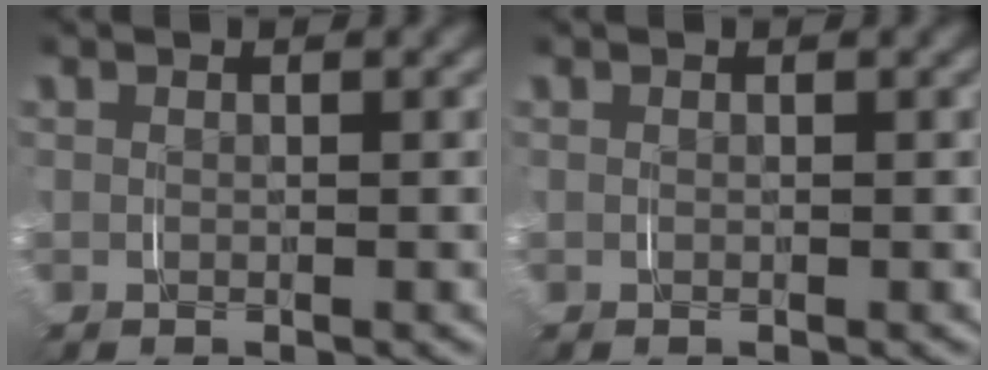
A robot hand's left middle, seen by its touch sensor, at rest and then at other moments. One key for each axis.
{"total": 0.0}